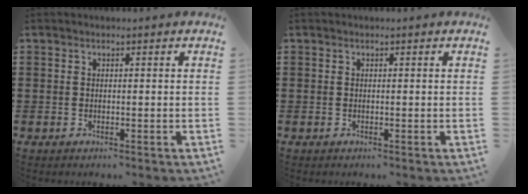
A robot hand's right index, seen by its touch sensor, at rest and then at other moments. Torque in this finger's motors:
{"motor_torque": [0.00, 0.00, 0.00, 0.00]}